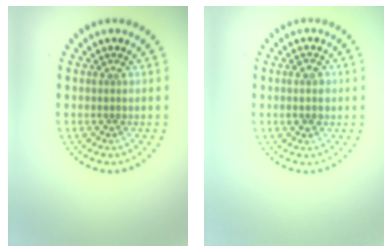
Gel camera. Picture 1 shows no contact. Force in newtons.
{"total": 2.2, "press": 2.2, "slide": 0.1}